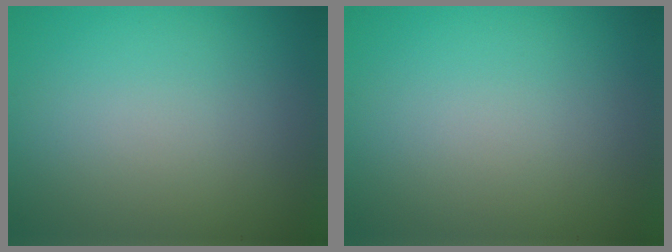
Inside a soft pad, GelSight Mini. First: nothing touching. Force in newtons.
{"total": 0.0}